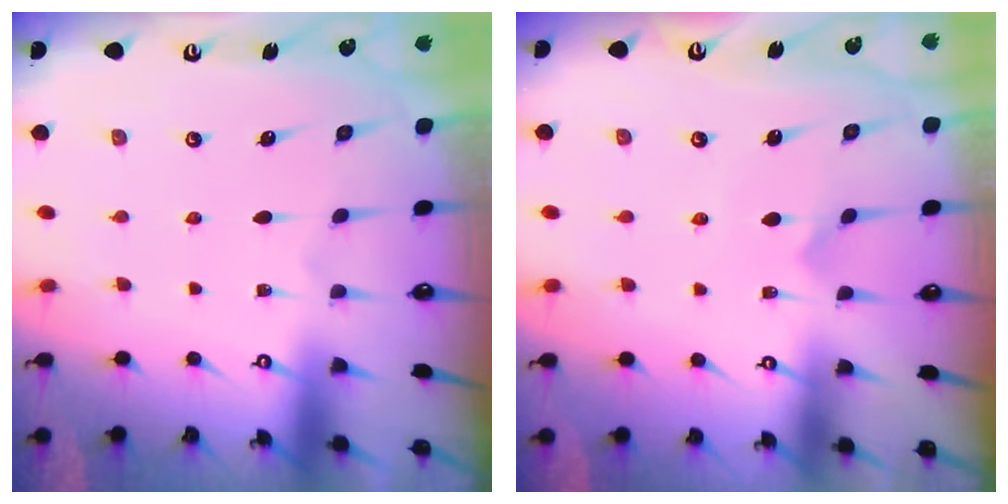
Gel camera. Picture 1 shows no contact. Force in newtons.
{"total": 4.4, "press": 4.4, "slide": 0.5}